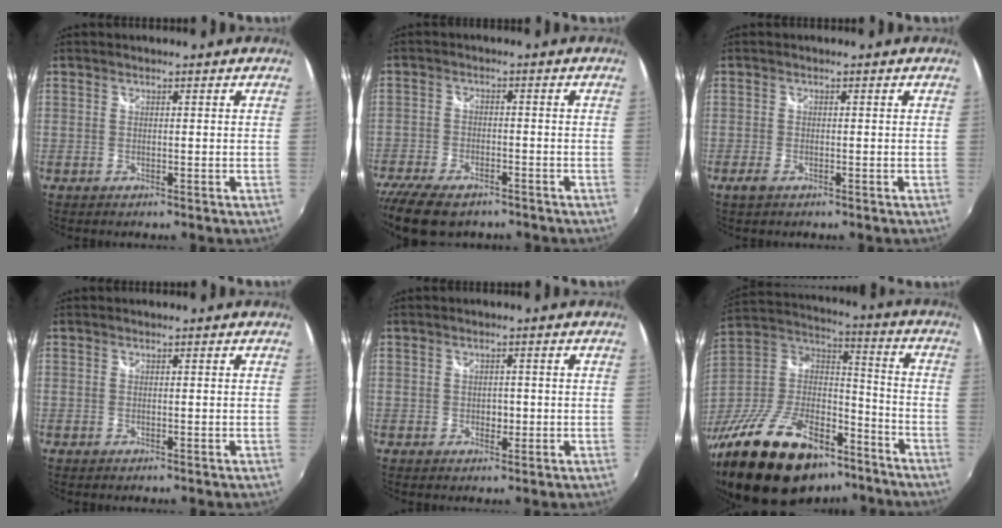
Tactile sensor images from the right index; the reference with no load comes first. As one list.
[{"total": 12.1, "force": [-9.2, 5.2, 5.8], "torque": [-0.151, -0.033, -0.162]}, {"total": 2.0, "force": [-1.4, 0.8, 1.1], "torque": [-0.025, -0.006, -0.027]}, {"total": 0.0}, {"total": 1.9, "force": [-0.3, 1.6, 0.9], "torque": [-0.013, 0.001, -0.004]}, {"total": 30.9, "force": [-20.6, 14.9, 17.5], "torque": [-0.357, 0.003, -0.320]}]